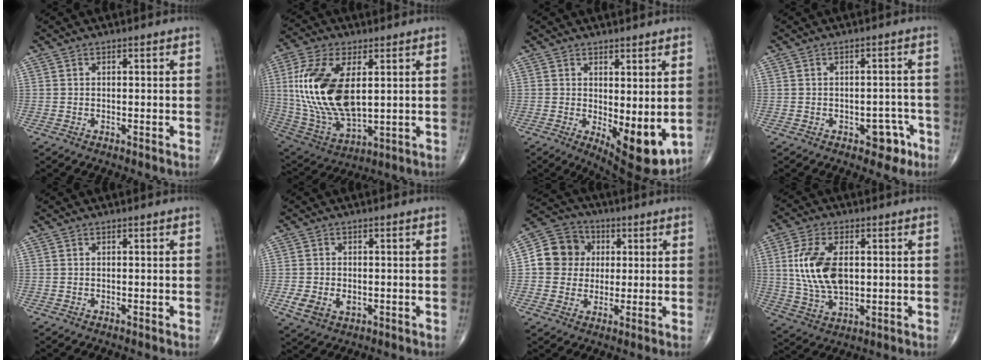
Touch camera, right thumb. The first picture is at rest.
{"total": 20.3, "force": [3.3, 10.5, 17.0], "torque": [-0.350, -0.021, 0.070]}
{"total": 10.2, "force": [-0.9, 4.1, 9.3], "torque": [-0.115, -0.026, 0.002]}
{"total": 4.7, "force": [-2.4, 2.9, 2.8], "torque": [-0.011, 0.021, -0.028]}
{"total": 0.0}
{"total": 5.8, "force": [-1.5, 4.1, 3.8], "torque": [-0.070, 0.001, -0.019]}
{"total": 10.4, "force": [1.3, 9.6, 3.7], "torque": [-0.034, 0.010, 0.014]}
{"total": 13.0, "force": [1.6, 7.4, 10.6], "torque": [-0.206, -0.006, 0.036]}